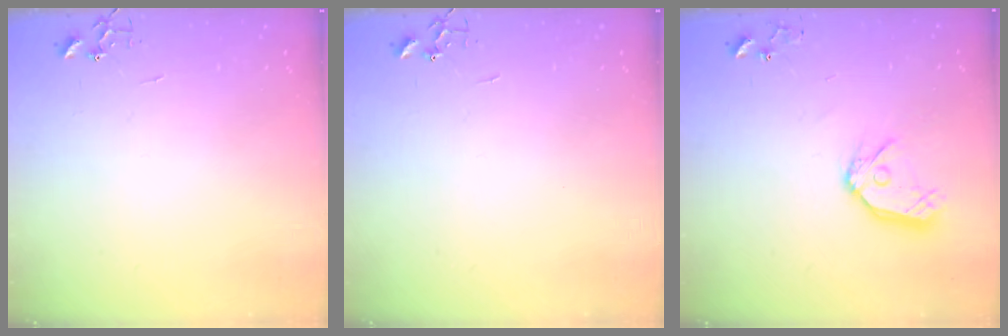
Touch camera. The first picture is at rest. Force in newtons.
{"total": 0.0}
{"total": 13.0, "press": 12.9, "slide": 1.6}